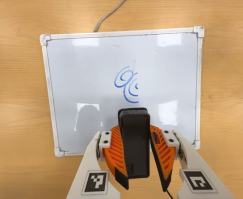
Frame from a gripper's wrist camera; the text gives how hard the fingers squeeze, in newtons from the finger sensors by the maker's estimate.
{"total": 10.4, "left": 9.6, "right": 11.3}